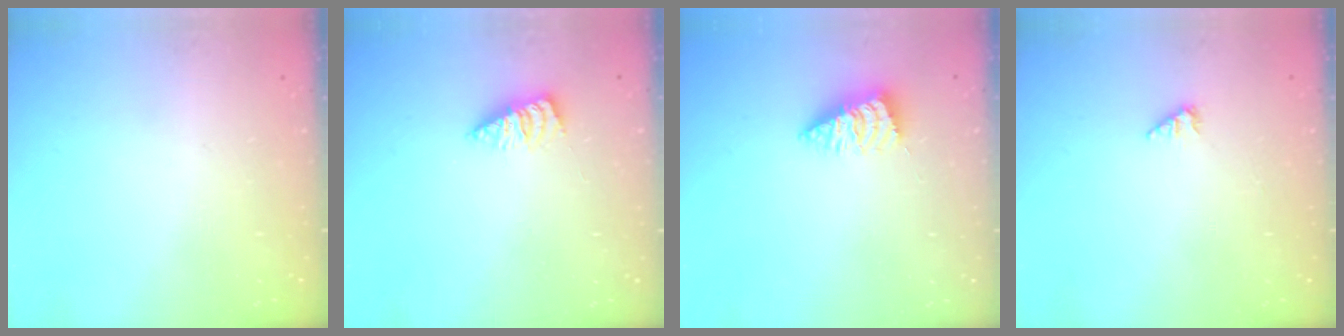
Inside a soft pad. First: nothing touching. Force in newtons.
{"total": 2.5, "press": 2.5, "slide": 0.3}
{"total": 2.1, "press": 2.1, "slide": 0.1}
{"total": 1.7, "press": 1.7, "slide": 0.3}